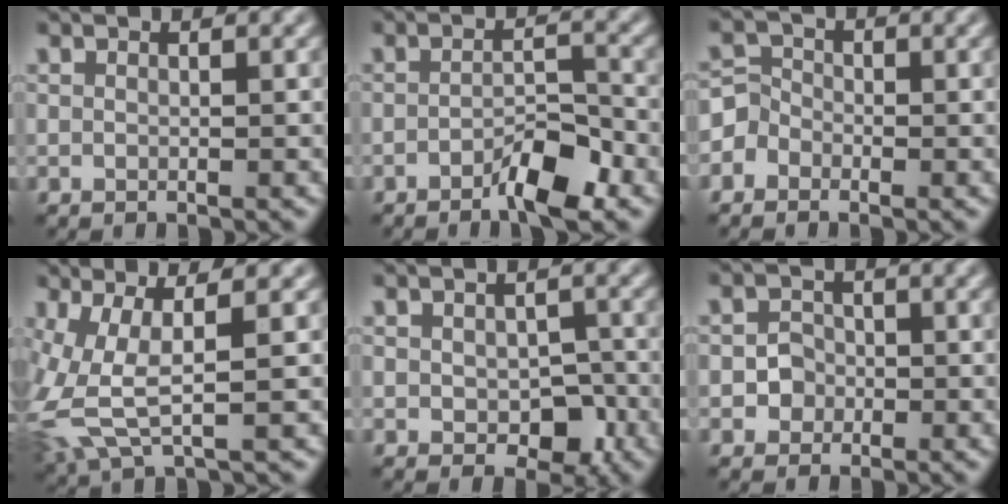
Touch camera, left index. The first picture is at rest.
{"total": 3.9, "force": [-2.3, 0.9, 3.0], "torque": [-0.050, 0.007, -0.041]}
{"total": 2.3, "force": [-1.1, 1.9, 0.4], "torque": [0.005, 0.016, -0.034]}
{"total": 6.5, "force": [0.1, 2.5, 6.0], "torque": [-0.163, -0.010, 0.006]}
{"total": 3.9, "force": [-0.8, 2.4, 2.9], "torque": [-0.041, -0.012, -0.007]}
{"total": 1.6, "force": [-0.4, 1.5, 0.5], "torque": [0.004, 0.003, -0.012]}